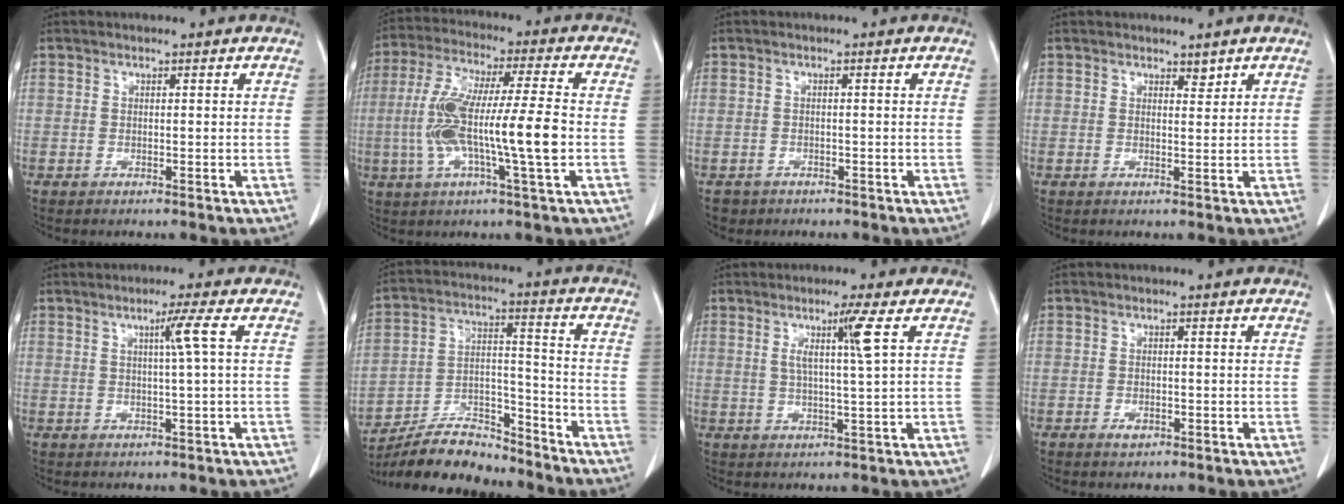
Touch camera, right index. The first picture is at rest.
{"total": 14.0, "force": [-2.0, 0.6, 13.8], "torque": [-0.272, 0.006, -0.039]}
{"total": 2.1, "force": [-1.4, 1.6, -0.1], "torque": [-0.005, 0.005, -0.022]}
{"total": 1.2, "force": [1.0, 0.4, 0.4], "torque": [-0.007, -0.007, 0.015]}
{"total": 3.4, "force": [0.8, -1.1, 3.1], "torque": [-0.055, -0.003, 0.015]}
{"total": 12.7, "force": [-11.9, 2.9, 3.4], "torque": [-0.058, 0.024, -0.212]}
{"total": 5.0, "force": [1.6, -1.3, 4.6], "torque": [-0.088, -0.006, 0.030]}
{"total": 1.4, "force": [-0.8, 0.8, 0.8], "torque": [-0.014, 0.002, -0.009]}